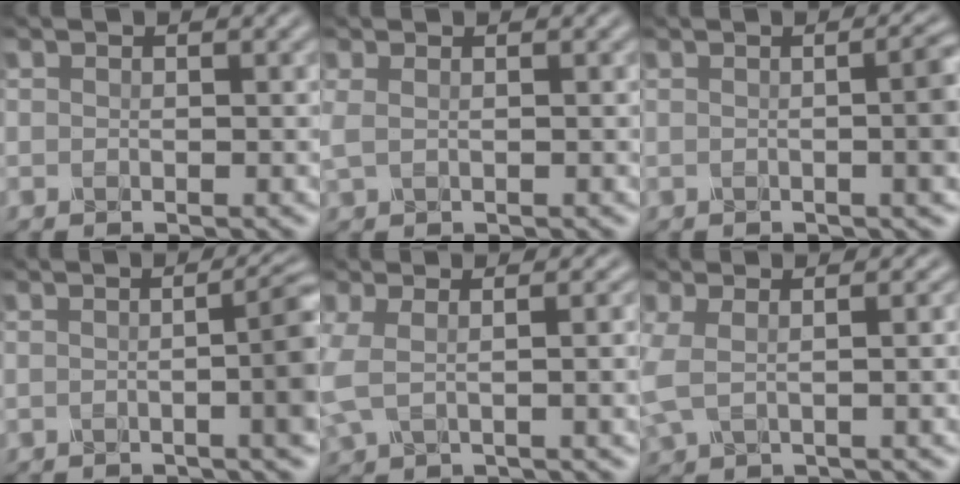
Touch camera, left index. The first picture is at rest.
{"total": 1.1, "force": [0.4, 0.4, 0.9], "torque": [-0.022, 0.004, 0.008]}
{"total": 5.5, "force": [0.0, 1.8, 5.2], "torque": [-0.042, 0.012, -0.003]}
{"total": 6.8, "force": [-0.1, 1.9, 6.5], "torque": [-0.058, 0.006, -0.001]}
{"total": 7.5, "force": [-0.2, 3.6, 6.6], "torque": [-0.116, -0.009, 0.003]}
{"total": 6.4, "force": [-0.2, 3.0, 5.6], "torque": [-0.101, -0.004, 0.000]}